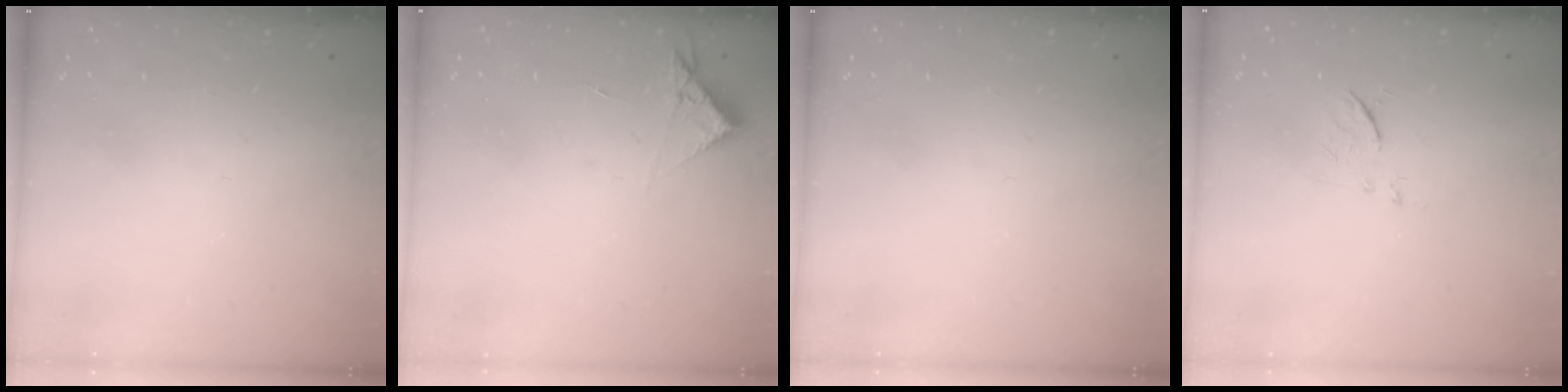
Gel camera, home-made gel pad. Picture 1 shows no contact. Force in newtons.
{"total": 3.1, "press": 3.1, "slide": 0.5}
{"total": 0.0}
{"total": 6.0, "press": 5.9, "slide": 0.6}